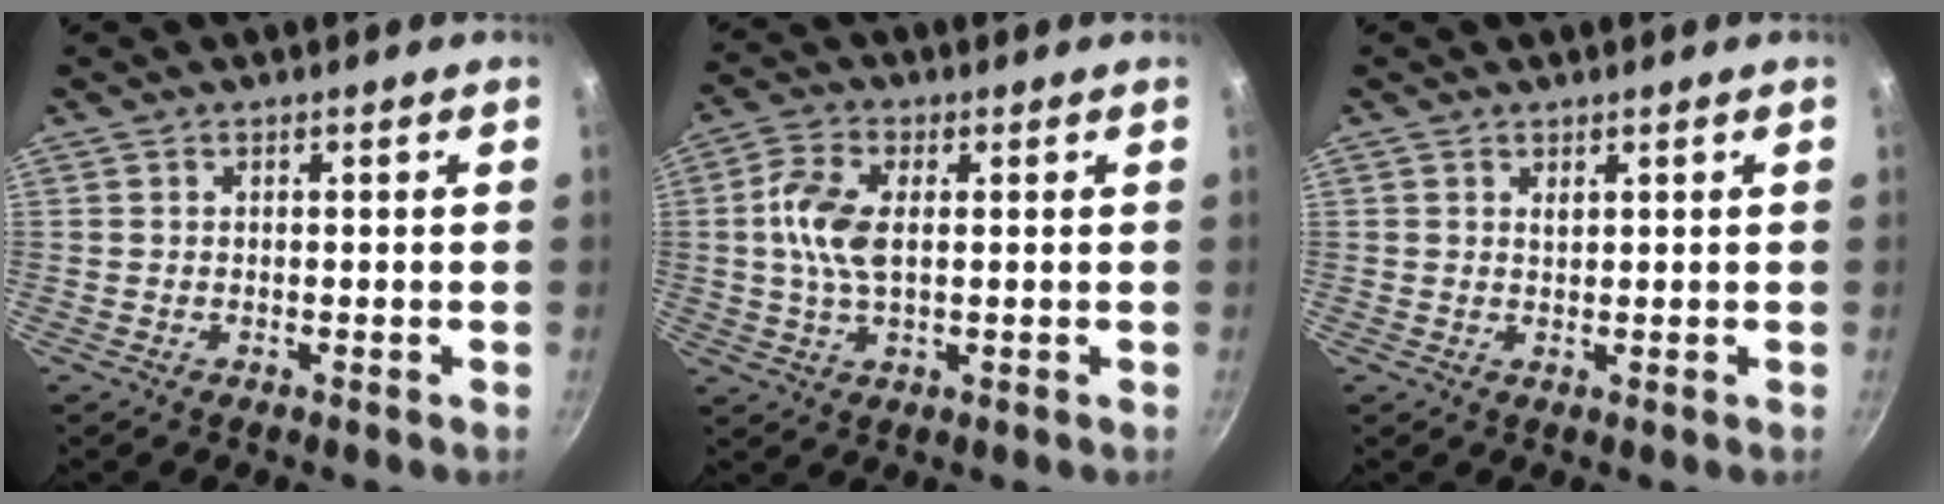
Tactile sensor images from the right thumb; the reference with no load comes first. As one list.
[{"total": 8.5, "force": [0.9, 4.6, 7.1], "torque": [-0.144, 0.012, 0.013]}, {"total": 1.0, "force": [0.6, 0.5, 0.6], "torque": [-0.008, -0.003, 0.012]}]